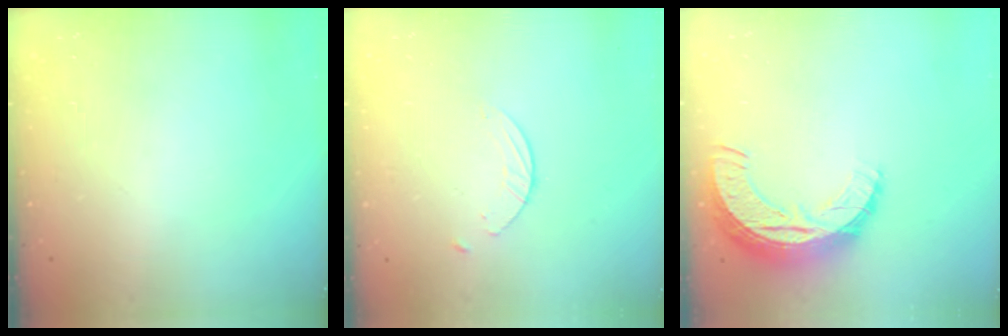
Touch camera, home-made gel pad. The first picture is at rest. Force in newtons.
{"total": 2.7, "press": 2.6, "slide": 0.3}
{"total": 10.9, "press": 10.9, "slide": 0.7}